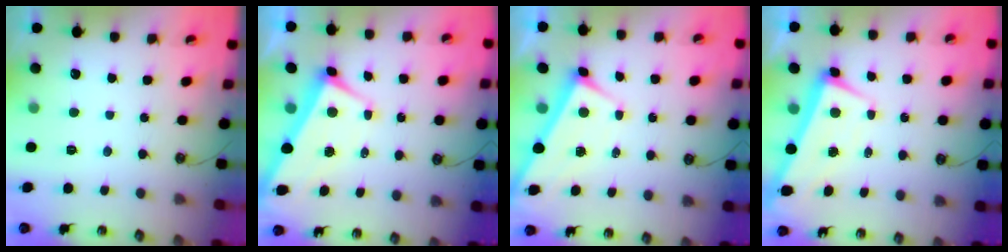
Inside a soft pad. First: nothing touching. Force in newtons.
{"total": 2.5, "press": 2.3, "slide": 0.9}
{"total": 3.0, "press": 3.0, "slide": 0.1}
{"total": 1.8, "press": 0.9, "slide": 1.6}